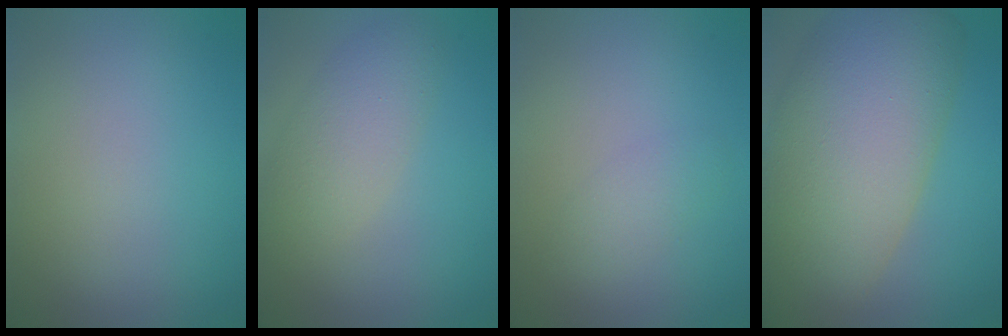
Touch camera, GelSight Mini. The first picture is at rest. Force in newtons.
{"total": 3.9, "press": 3.9, "slide": 0.2}
{"total": 1.6, "press": 1.6, "slide": 0.1}
{"total": 14.7, "press": 14.6, "slide": 1.0}